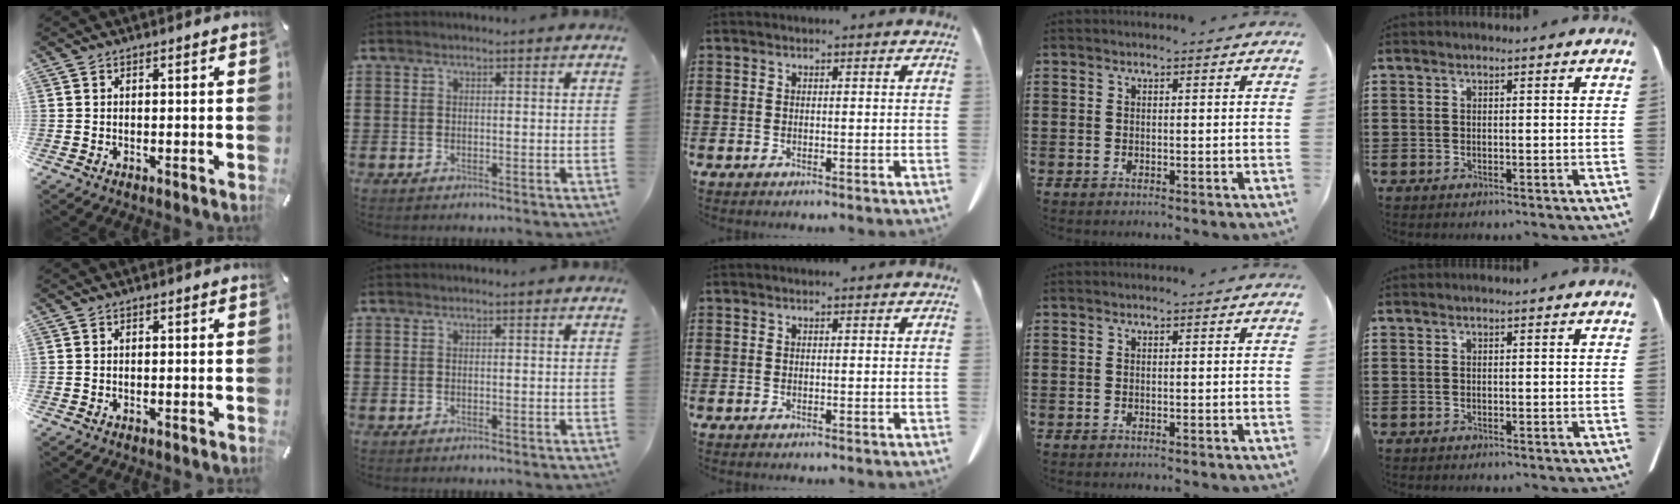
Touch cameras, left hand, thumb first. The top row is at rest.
{}